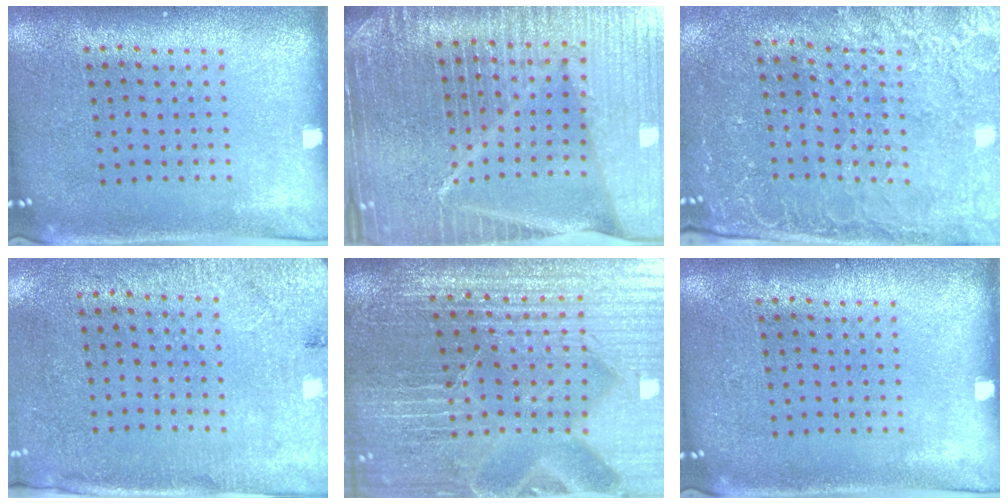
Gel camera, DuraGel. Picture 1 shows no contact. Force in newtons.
{"total": 7.2, "press": 6.1, "slide": 3.7}
{"total": 3.1, "press": 2.9, "slide": 1.0}
{"total": 2.6, "press": 2.2, "slide": 1.4}
{"total": 5.4, "press": 5.1, "slide": 1.9}
{"total": 0.0}